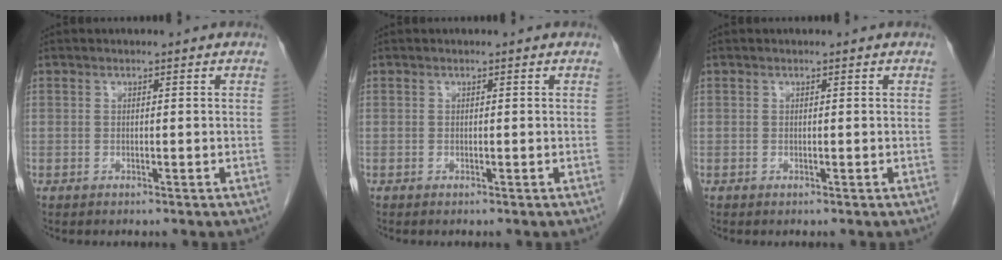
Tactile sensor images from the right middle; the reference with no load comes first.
{"total": 0.0}
{"total": 0.0}